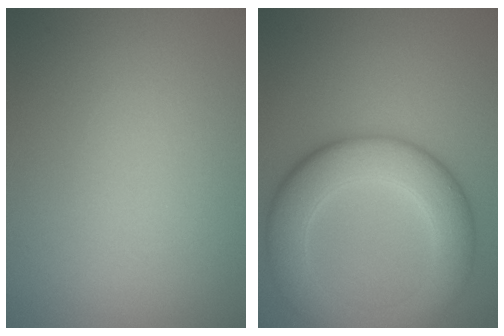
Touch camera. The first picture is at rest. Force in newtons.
{"total": 8.2, "press": 8.2, "slide": 0.1}